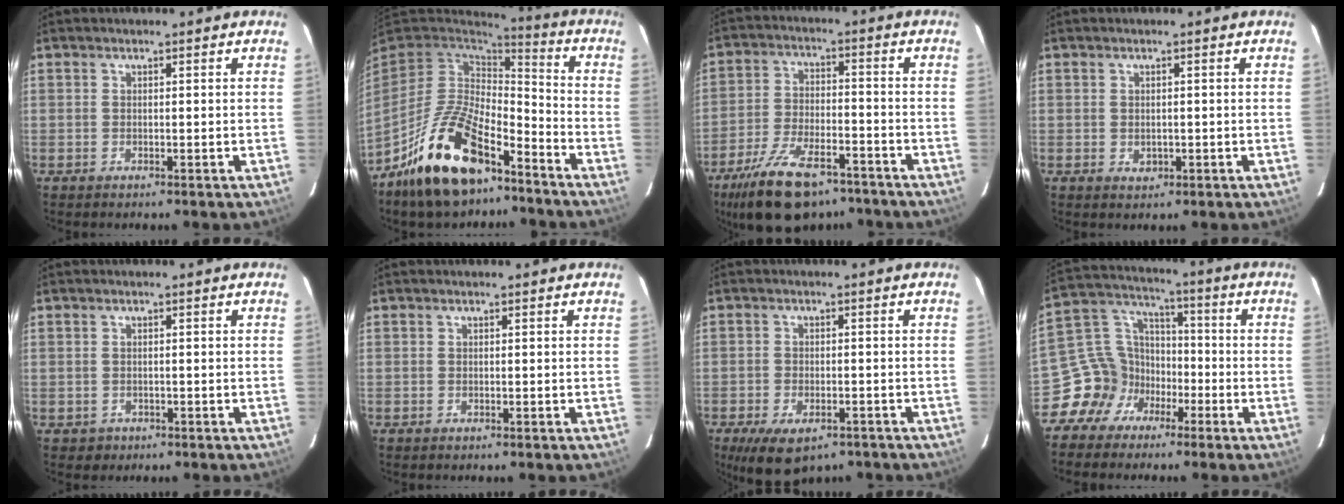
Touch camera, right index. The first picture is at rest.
{"total": 19.5, "force": [-12.4, 8.6, 12.4], "torque": [-0.250, -0.012, -0.218]}
{"total": 17.2, "force": [-12.3, 7.7, 9.3], "torque": [-0.198, -0.019, -0.202]}
{"total": 1.6, "force": [-0.1, 1.4, 0.9], "torque": [-0.013, 0.000, 0.001]}
{"total": 1.8, "force": [-0.7, 1.6, 0.2], "torque": [-0.005, 0.003, 0.000]}
{"total": 0.0}
{"total": 9.6, "force": [-6.3, 4.7, 5.5], "torque": [-0.115, -0.024, -0.093]}
{"total": 10.2, "force": [-5.4, 8.4, 2.0], "torque": [-0.046, 0.048, -0.100]}